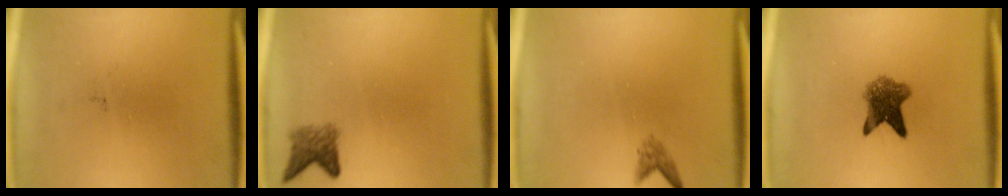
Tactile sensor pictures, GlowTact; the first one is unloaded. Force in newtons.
{"total": 2.8}
{"total": 1.3}
{"total": 5.7}